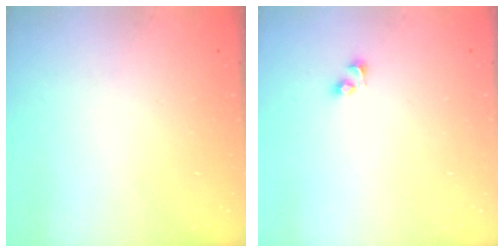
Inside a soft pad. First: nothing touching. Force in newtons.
{"total": 2.5, "press": 2.5, "slide": 0.3}